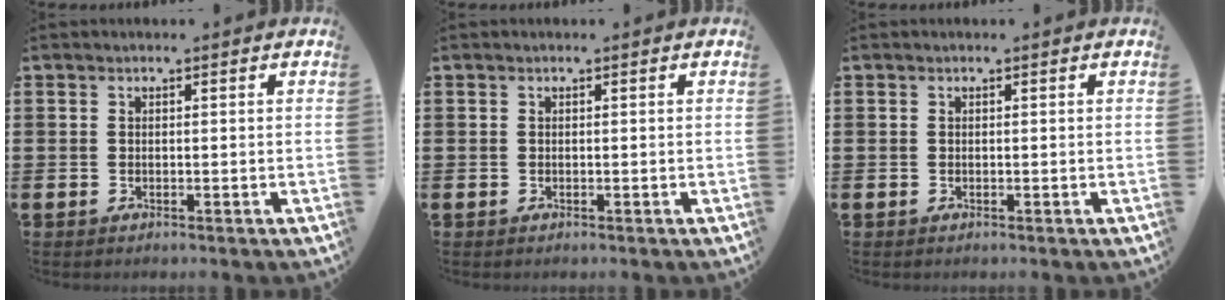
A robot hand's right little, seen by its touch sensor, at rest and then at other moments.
{"total": 0.0}
{"total": 0.0}